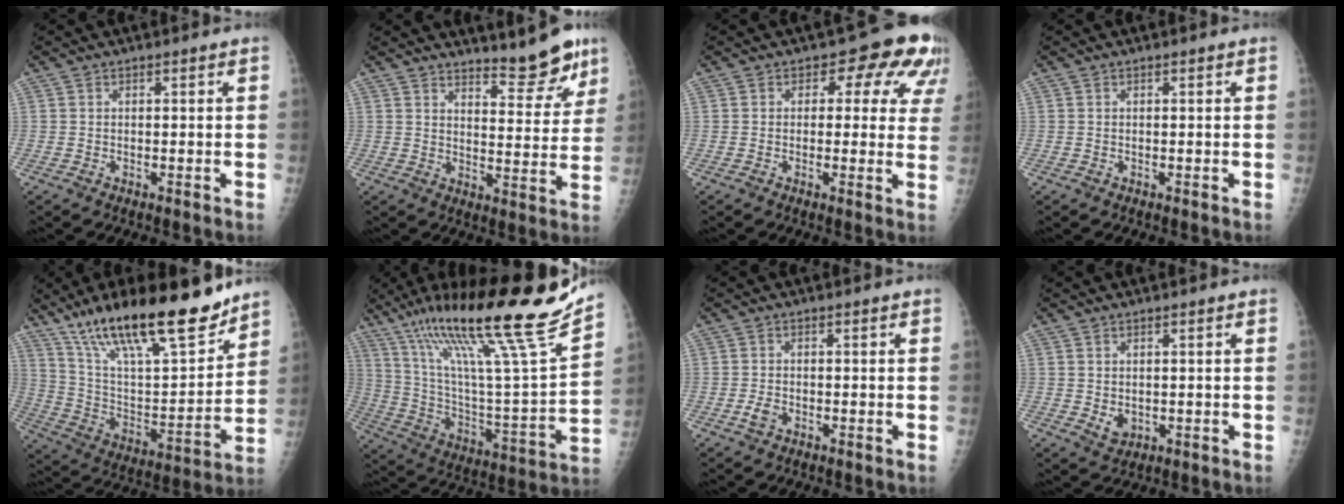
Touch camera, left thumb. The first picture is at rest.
{"total": 10.0, "force": [8.5, 2.4, 4.6], "torque": [-0.040, -0.068, 0.121]}
{"total": 9.8, "force": [4.5, 6.1, 6.3], "torque": [-0.015, -0.009, 0.031]}
{"total": 0.0}
{"total": 26.1, "force": [18.6, 6.9, 16.9], "torque": [-0.253, -0.070, 0.320]}
{"total": 29.9, "force": [21.2, 2.9, 20.8], "torque": [-0.327, -0.068, 0.358]}
{"total": 2.0, "force": [-0.9, 1.2, 1.3], "torque": [-0.028, 0.002, -0.019]}
{"total": 2.6, "force": [-0.1, 2.0, 1.7], "torque": [-0.019, -0.004, 0.008]}